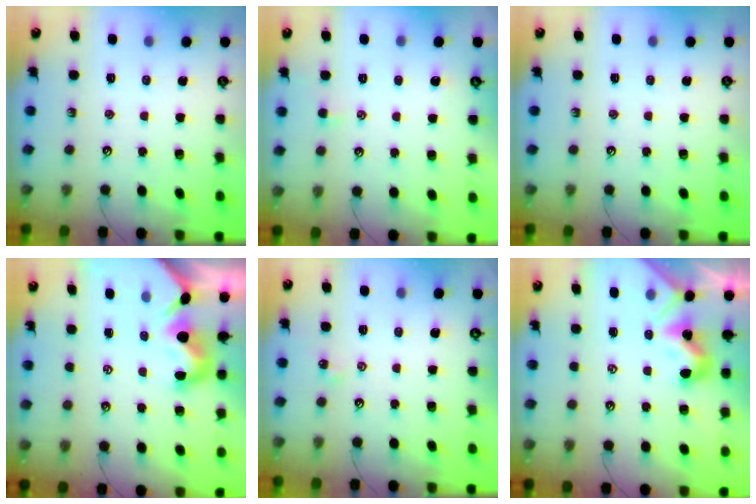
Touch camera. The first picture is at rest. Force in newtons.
{"total": 2.0, "press": 2.0, "slide": 0.3}
{"total": 0.0}
{"total": 2.1, "press": 1.9, "slide": 1.0}
{"total": 2.6, "press": 2.6, "slide": 0.5}
{"total": 1.4, "press": 1.3, "slide": 0.2}